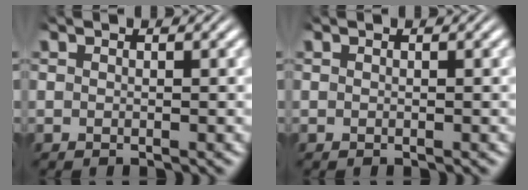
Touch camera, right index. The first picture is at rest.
{"total": 0.0}